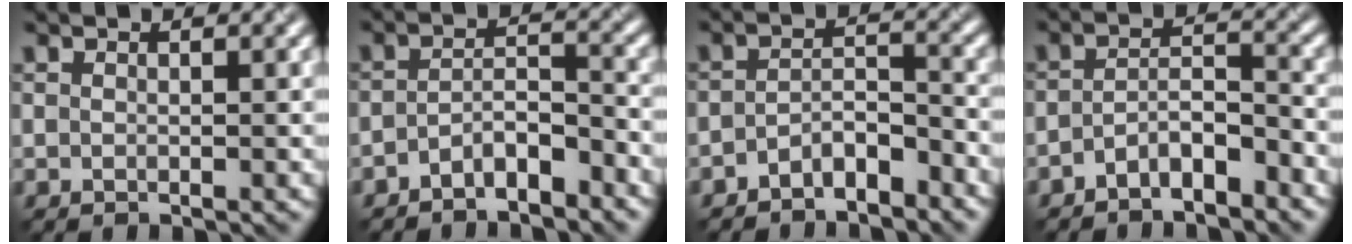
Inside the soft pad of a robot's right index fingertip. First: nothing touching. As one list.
[{"total": 3.2, "force": [-2.4, 0.9, 1.9], "torque": [-0.037, 0.009, -0.050]}, {"total": 3.1, "force": [-2.5, 0.9, 1.6], "torque": [-0.031, 0.010, -0.052]}, {"total": 3.5, "force": [-2.5, 1.0, 2.2], "torque": [-0.042, 0.009, -0.050]}]